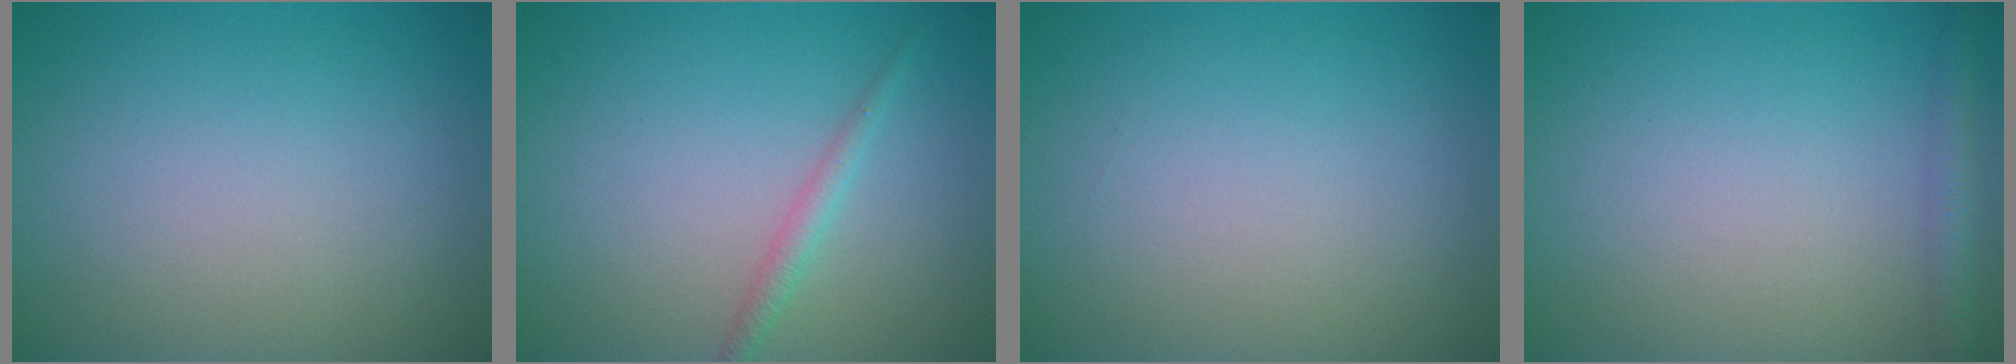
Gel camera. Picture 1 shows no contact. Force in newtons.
{"total": 1.4, "press": 1.4, "slide": 0.0}
{"total": 0.0}
{"total": 2.1, "press": 2.1, "slide": 0.1}